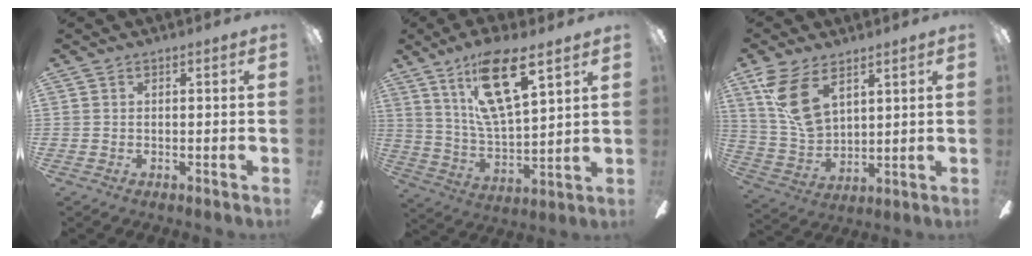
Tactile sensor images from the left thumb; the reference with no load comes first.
{"total": 17.9, "force": [10.8, 5.9, 12.9], "torque": [-0.228, -0.040, 0.181]}
{"total": 13.5, "force": [7.7, 7.6, 8.2], "torque": [-0.180, -0.018, 0.148]}